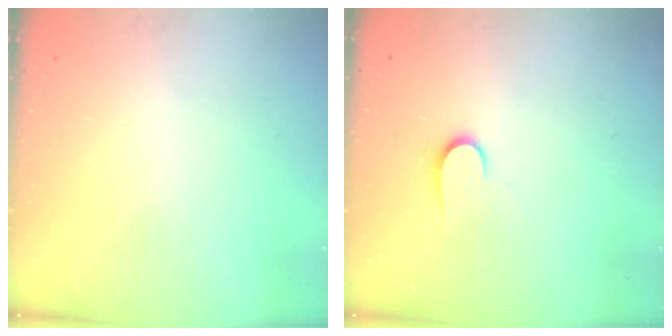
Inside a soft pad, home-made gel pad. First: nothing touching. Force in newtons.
{"total": 6.7, "press": 6.6, "slide": 0.7}